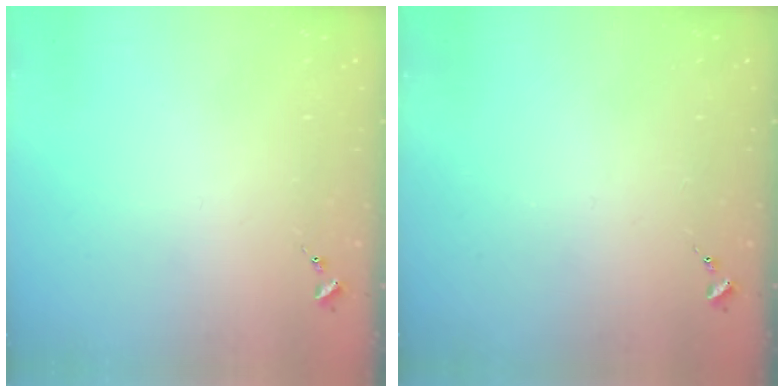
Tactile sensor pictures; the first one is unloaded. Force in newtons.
{"total": 0.0}